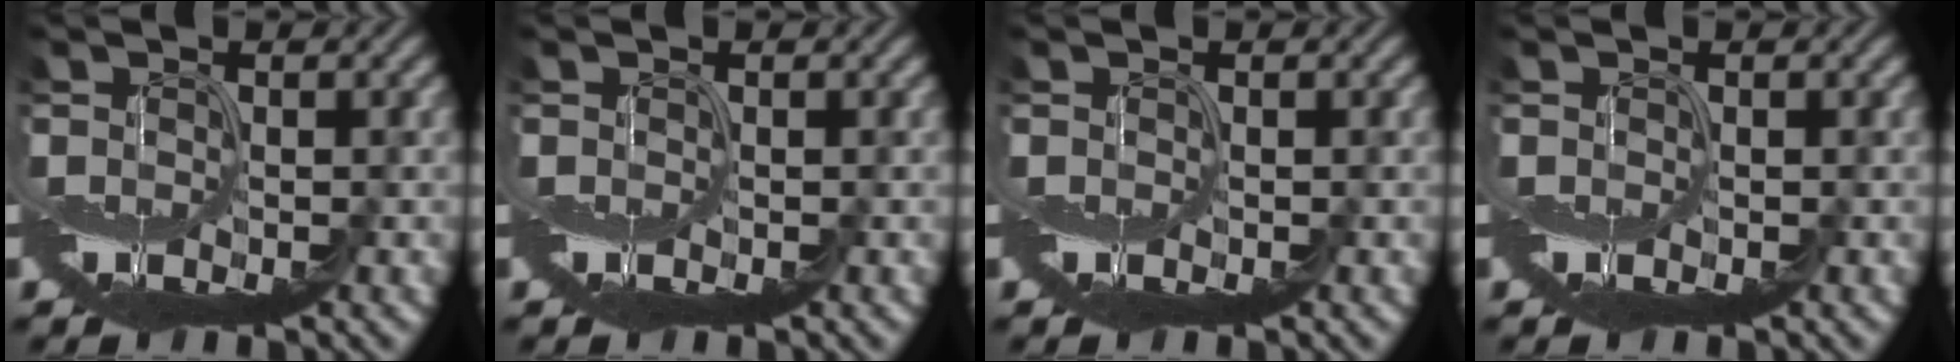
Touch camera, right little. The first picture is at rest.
{"total": 0.0}
{"total": 0.0}
{"total": 0.0}